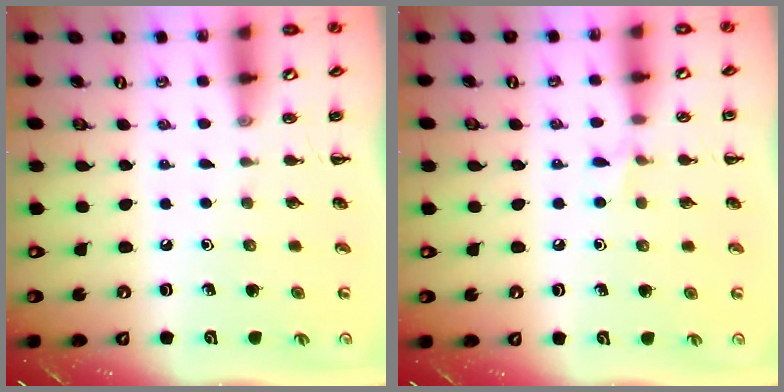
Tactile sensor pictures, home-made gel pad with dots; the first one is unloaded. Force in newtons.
{"total": 3.6, "press": 3.5, "slide": 1.1}